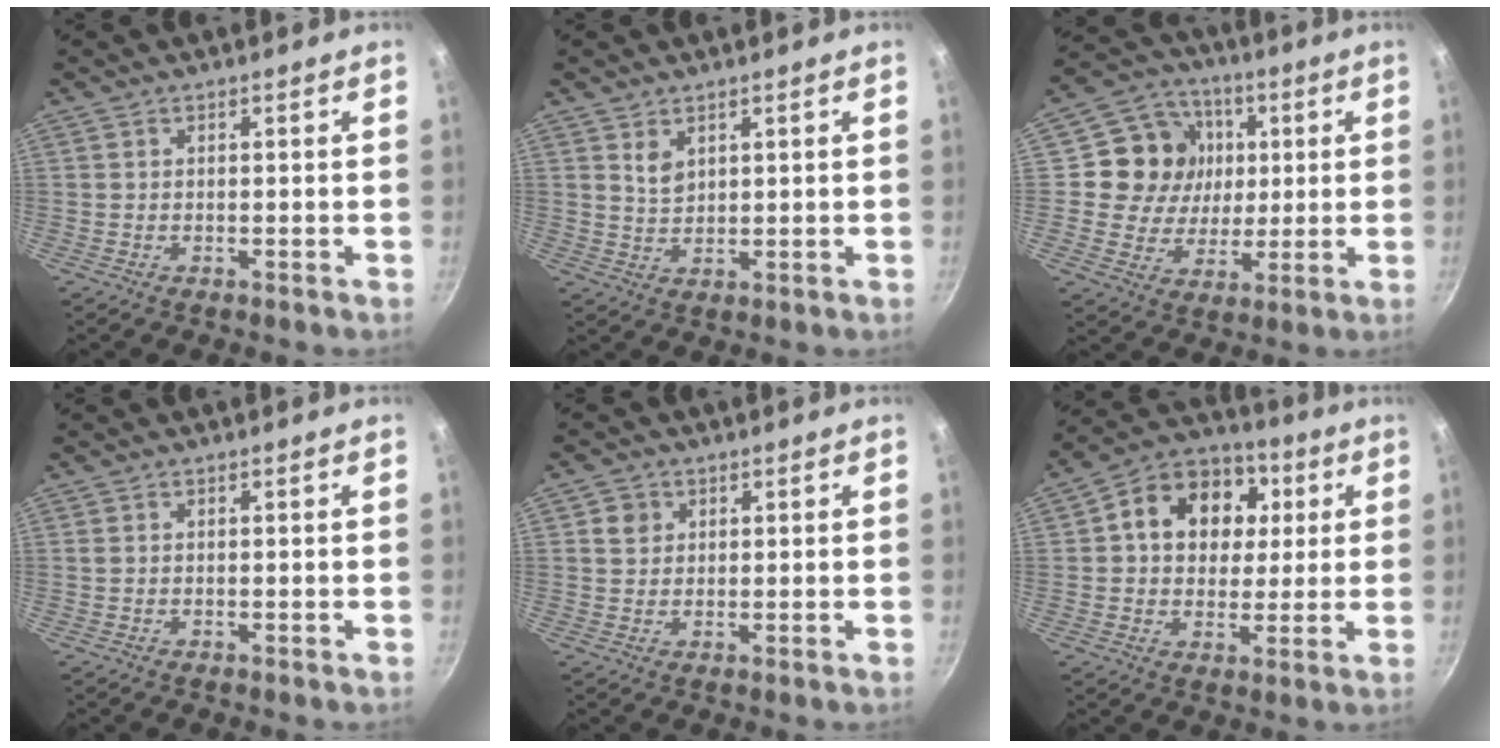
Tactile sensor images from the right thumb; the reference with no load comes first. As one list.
[{"total": 3.3, "force": [1.7, 2.1, 1.9], "torque": [-0.027, -0.011, 0.036]}, {"total": 14.2, "force": [2.8, 12.8, 5.4], "torque": [-0.071, 0.003, 0.042]}, {"total": 0.0}, {"total": 3.2, "force": [1.0, 2.8, 1.0], "torque": [0.003, 0.004, 0.014]}, {"total": 15.7, "force": [3.5, 12.4, 9.1], "torque": [-0.122, 0.016, 0.042]}]